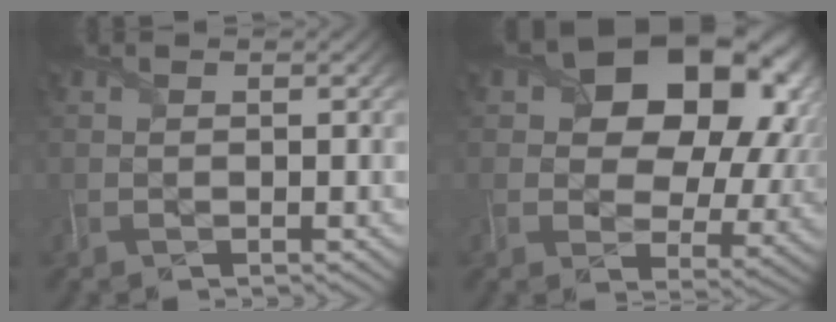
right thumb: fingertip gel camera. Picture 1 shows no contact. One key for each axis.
{"total": 15.9, "fx": 5.2, "fy": 10.9, "fz": 10.4, "tx": -0.143, "ty": 0.007, "tz": 0.085}